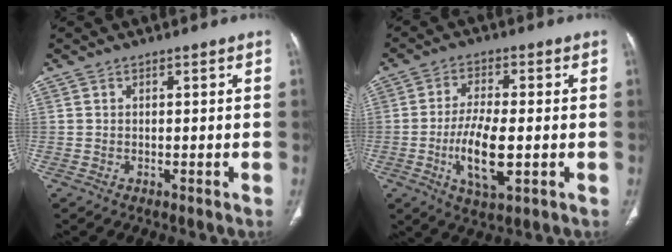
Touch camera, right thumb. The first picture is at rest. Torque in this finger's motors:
{"motor_torque": [-0.13, 0.30, 0.08, 0.26, 0.11]}